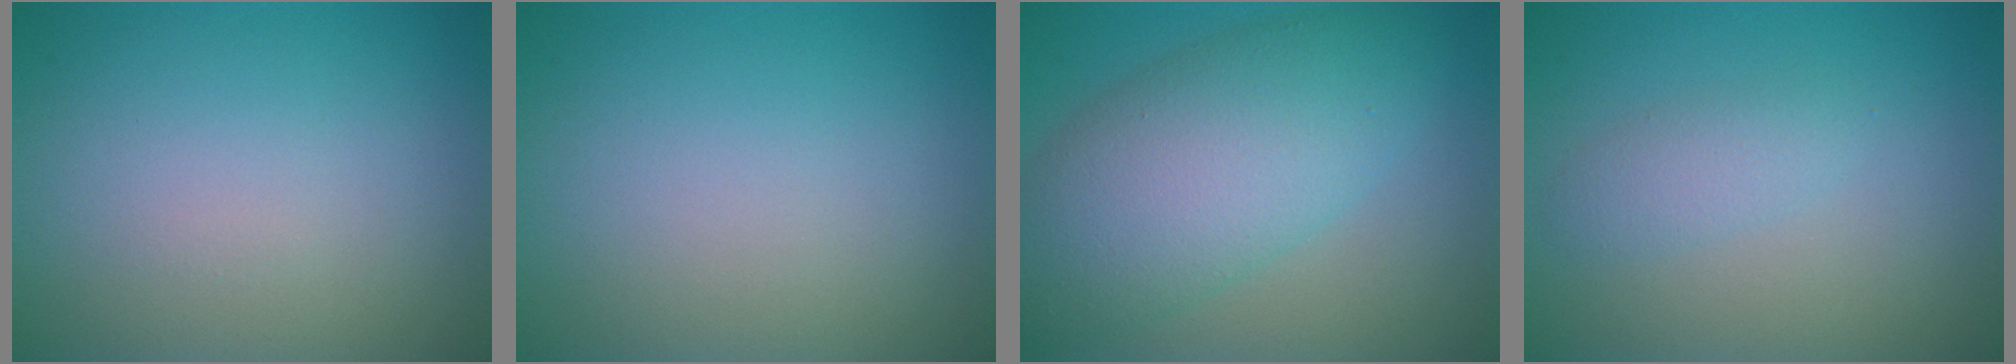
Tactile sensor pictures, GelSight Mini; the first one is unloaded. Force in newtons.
{"total": 0.0}
{"total": 8.7, "press": 8.7, "slide": 0.4}
{"total": 1.7, "press": 1.7, "slide": 0.0}